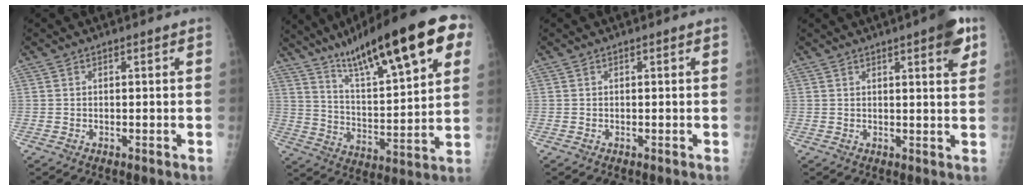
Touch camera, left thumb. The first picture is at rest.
{"total": 26.0, "force": [14.3, 6.1, 20.9], "torque": [-0.302, -0.021, 0.231]}
{"total": 0.0}
{"total": 6.4, "force": [3.3, 1.4, 5.3], "torque": [-0.060, -0.010, 0.038]}